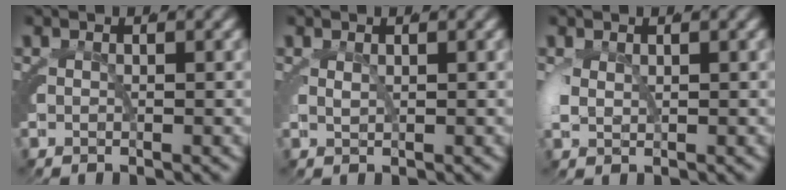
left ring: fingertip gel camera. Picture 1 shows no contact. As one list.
[{"total": 0.9, "force": [0.7, 0.2, 0.5], "torque": [-0.018, -0.012, 0.021]}, {"total": 1.5, "force": [0.4, 0.8, 1.2], "torque": [-0.042, -0.015, 0.021]}]